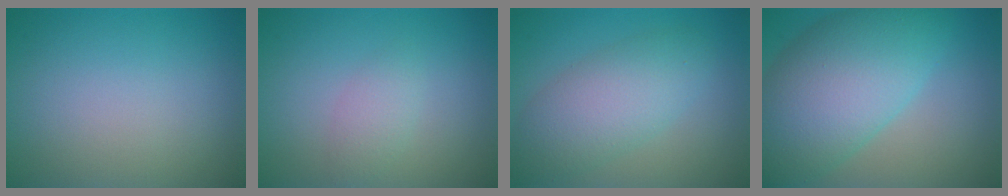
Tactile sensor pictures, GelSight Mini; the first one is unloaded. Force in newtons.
{"total": 1.6, "press": 1.6, "slide": 0.1}
{"total": 5.4, "press": 5.4, "slide": 0.1}
{"total": 10.5, "press": 10.5, "slide": 0.4}